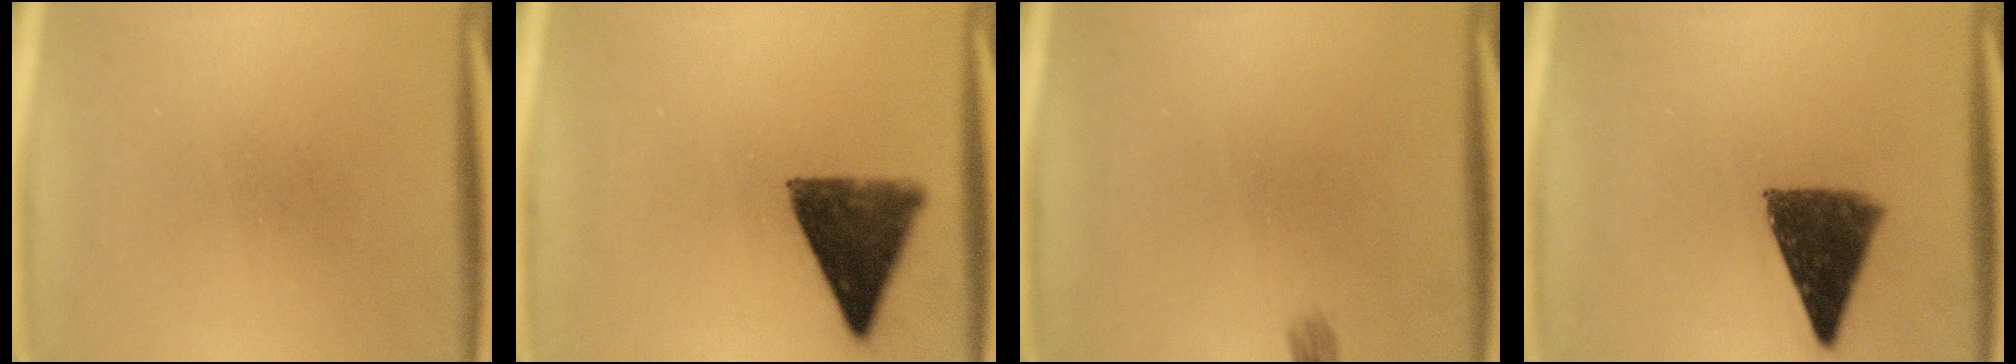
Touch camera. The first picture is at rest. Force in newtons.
{"total": 10.3}
{"total": 1.0}
{"total": 10.5}